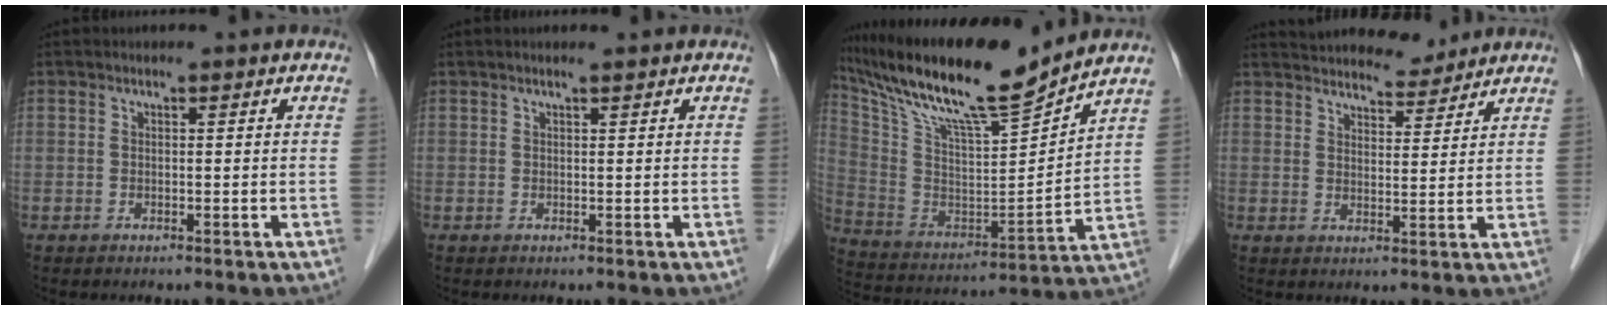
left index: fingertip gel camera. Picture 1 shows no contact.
{"total": 0.9, "force": [0.7, -0.1, 0.5], "torque": [-0.012, 0.004, 0.015]}
{"total": 20.0, "force": [16.7, 1.1, 11.0], "torque": [-0.206, 0.001, 0.301]}
{"total": 9.9, "force": [9.5, 2.1, 1.9], "torque": [-0.020, 0.009, 0.135]}